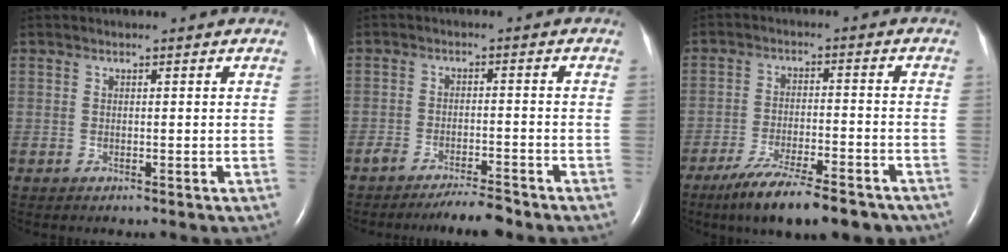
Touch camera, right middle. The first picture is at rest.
{"total": 4.9, "force": [-4.4, 0.4, 2.2], "torque": [-0.034, -0.010, -0.074]}
{"total": 14.4, "force": [-11.1, 3.3, 8.5], "torque": [-0.125, -0.013, -0.172]}